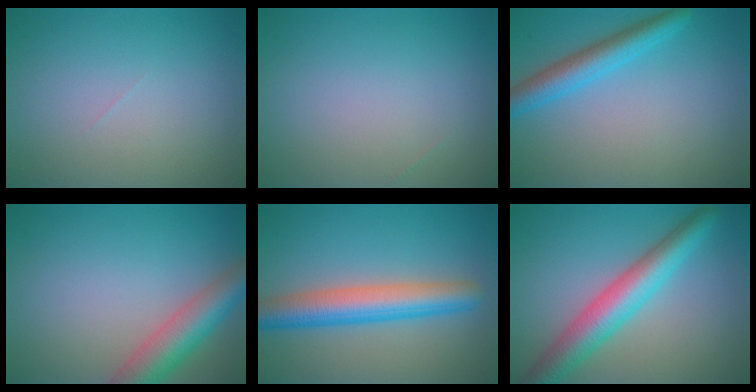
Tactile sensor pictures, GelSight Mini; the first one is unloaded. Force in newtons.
{"total": 0.0}
{"total": 3.9, "press": 3.9, "slide": 0.2}
{"total": 5.5, "press": 5.5, "slide": 0.2}
{"total": 5.9, "press": 5.9, "slide": 0.3}
{"total": 6.2, "press": 6.1, "slide": 0.3}